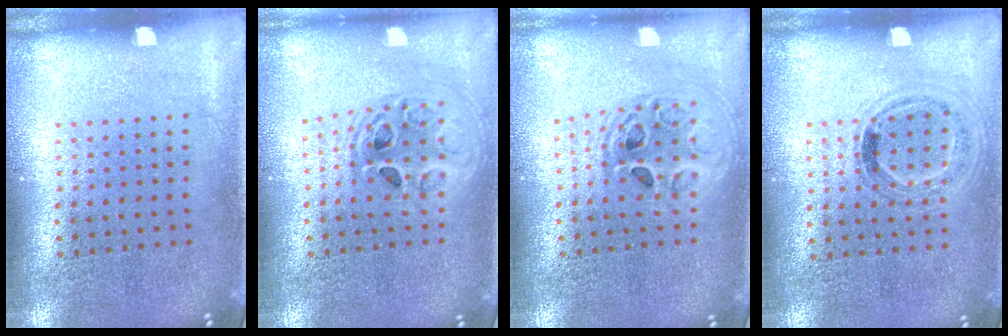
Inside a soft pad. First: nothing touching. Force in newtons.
{"total": 1.8, "press": 1.5, "slide": 1.0}
{"total": 1.8, "press": 1.5, "slide": 1.0}
{"total": 0.9, "press": 0.7, "slide": 0.5}